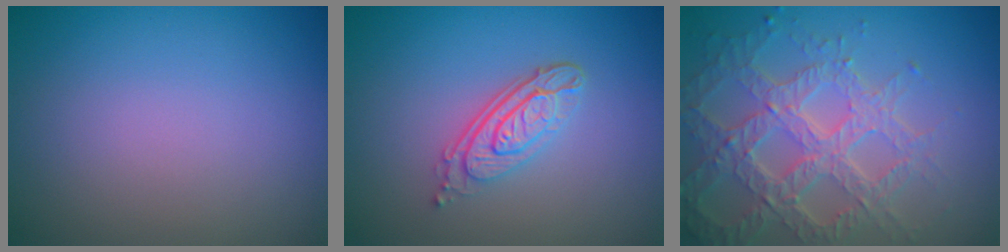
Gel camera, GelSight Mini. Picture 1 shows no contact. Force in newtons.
{"total": 3.7, "press": 2.9, "slide": 2.4}
{"total": 6.4, "press": 5.0, "slide": 4.0}